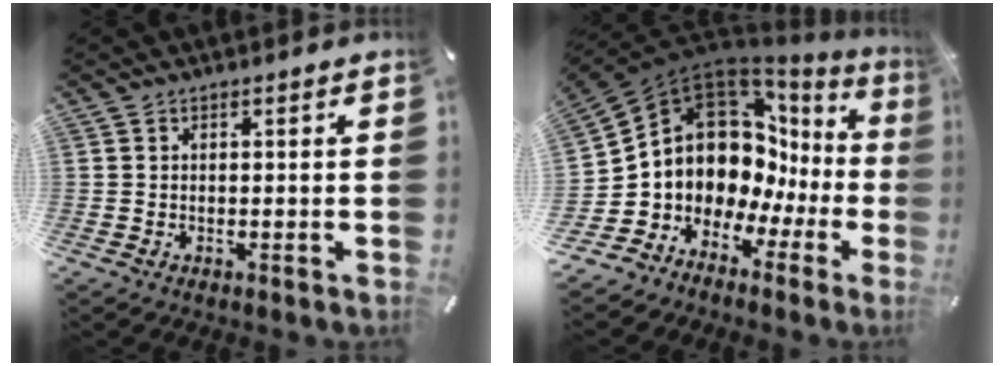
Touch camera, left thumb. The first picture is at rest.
{"total": 11.3, "force": [3.9, 9.3, 5.1], "torque": [-0.103, -0.080, 0.078]}